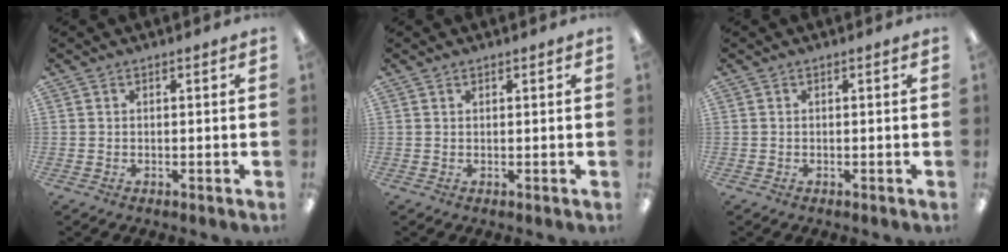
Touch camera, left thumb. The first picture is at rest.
{"total": 0.6, "force": [0.5, 0.3, 0.1], "torque": [-0.003, 0.000, 0.010]}
{"total": 0.0}